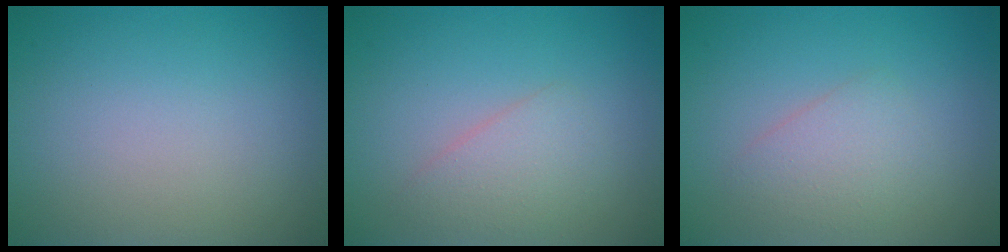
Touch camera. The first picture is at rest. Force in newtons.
{"total": 2.3, "press": 2.3, "slide": 0.1}
{"total": 2.3, "press": 2.3, "slide": 0.1}